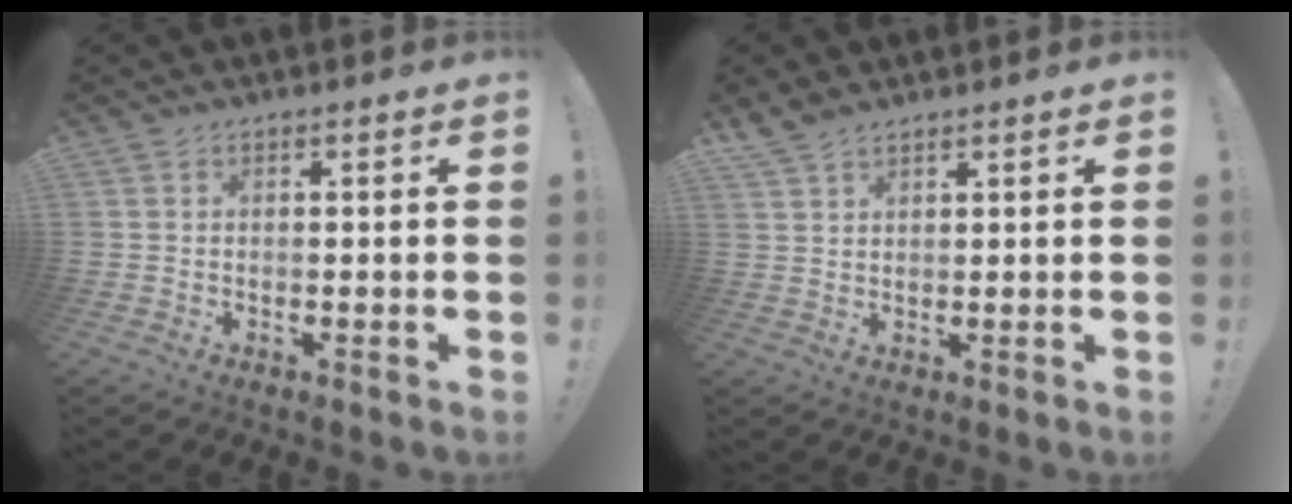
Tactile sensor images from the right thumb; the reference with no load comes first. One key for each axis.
{"total": 4.2, "fx": 3.6, "fy": 1.2, "fz": 1.6, "tx": -0.029, "ty": -0.018, "tz": 0.070}